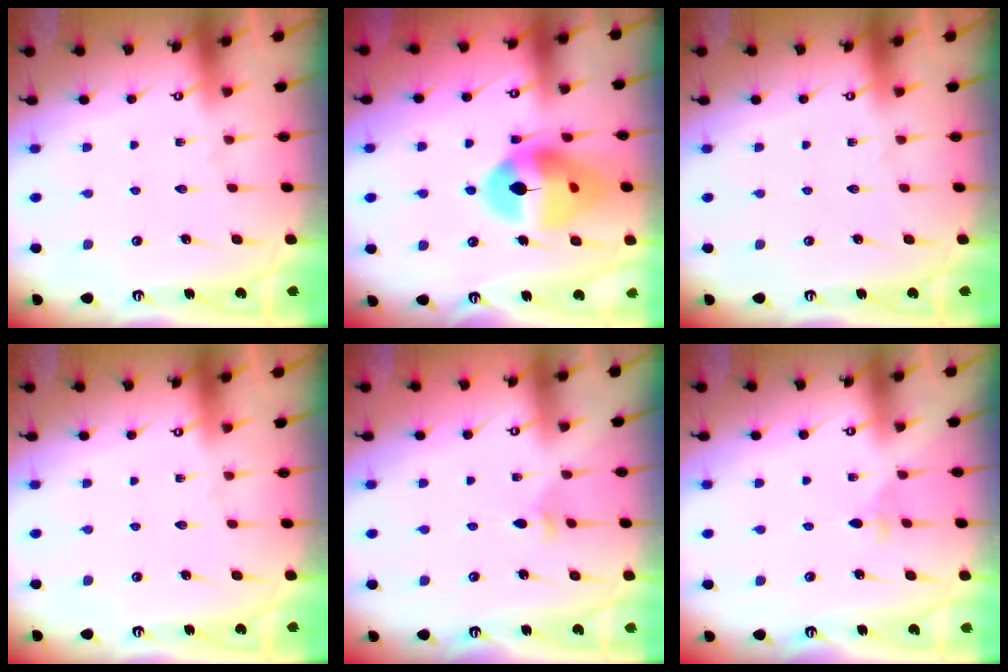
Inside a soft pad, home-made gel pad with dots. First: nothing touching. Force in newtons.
{"total": 15.7, "press": 15.6, "slide": 1.8}
{"total": 0.0}
{"total": 0.0}
{"total": 2.7, "press": 2.6, "slide": 0.7}
{"total": 3.0, "press": 2.9, "slide": 0.5}